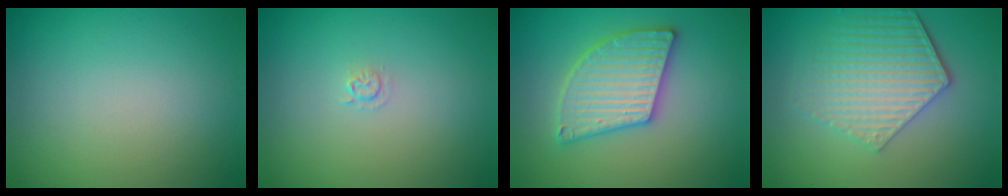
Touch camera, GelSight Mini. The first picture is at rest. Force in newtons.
{"total": 0.7, "press": 0.3, "slide": 0.6}
{"total": 5.5, "press": 5.5, "slide": 0.5}
{"total": 5.5, "press": 4.3, "slide": 3.5}